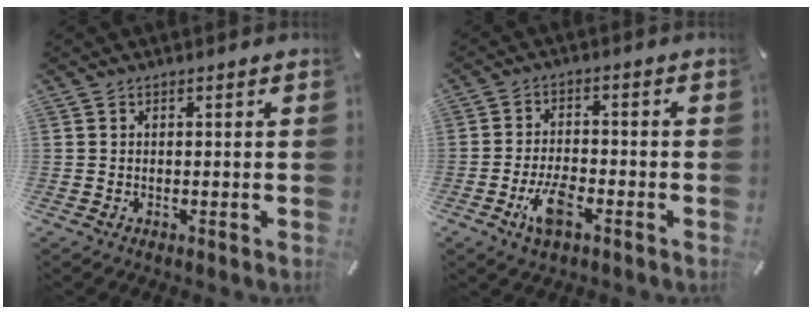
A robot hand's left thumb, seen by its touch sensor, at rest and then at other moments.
{"total": 7.3, "force": [-3.5, 3.4, 5.5], "torque": [-0.117, 0.009, -0.064]}